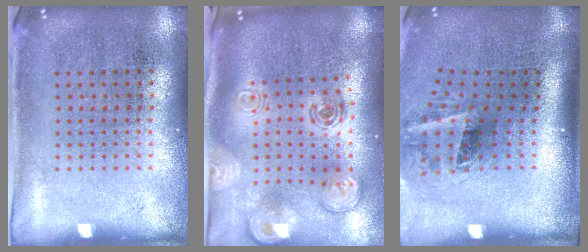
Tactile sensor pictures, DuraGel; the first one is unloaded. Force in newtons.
{"total": 3.1, "press": 2.1, "slide": 2.2}
{"total": 2.1, "press": 1.3, "slide": 1.7}